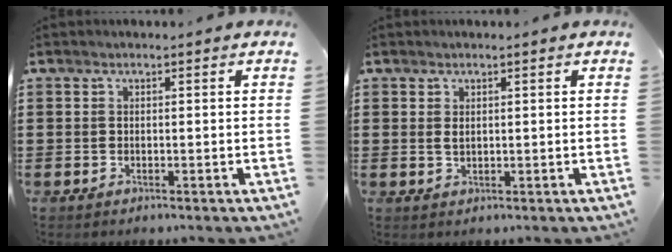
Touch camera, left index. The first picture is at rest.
{"total": 0.9, "force": [0.3, 0.5, 0.7], "torque": [-0.018, 0.004, 0.004]}